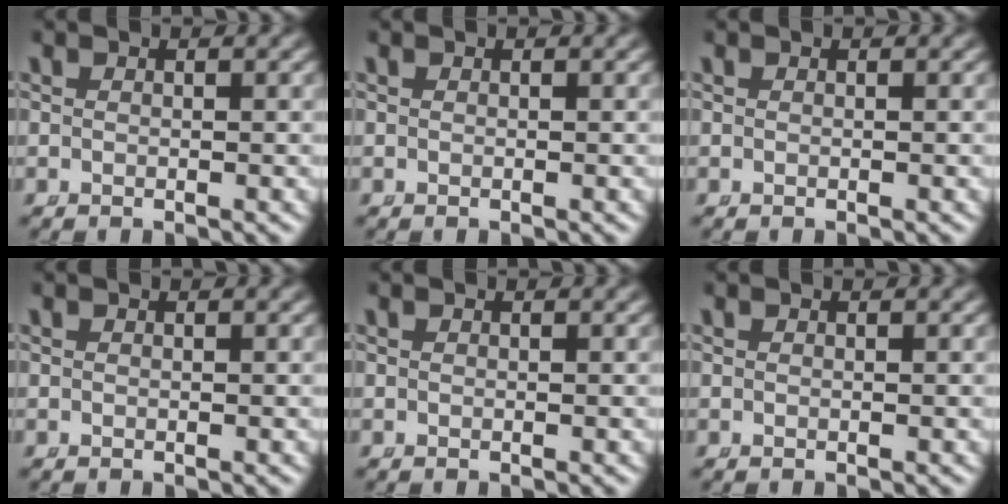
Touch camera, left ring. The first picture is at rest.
{"total": 0.0}
{"total": 0.0}
{"total": 0.0}
{"total": 0.0}
{"total": 0.0}